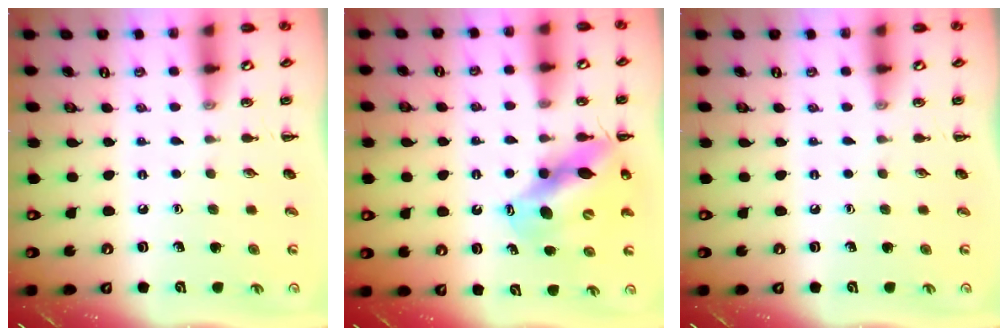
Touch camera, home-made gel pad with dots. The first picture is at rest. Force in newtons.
{"total": 12.5, "press": 12.0, "slide": 3.4}
{"total": 0.0}